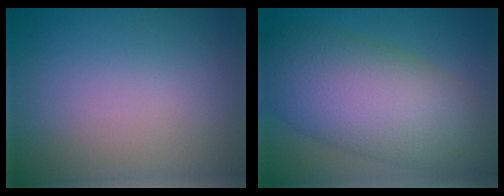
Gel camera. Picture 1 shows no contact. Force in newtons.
{"total": 11.1, "press": 11.1, "slide": 0.2}